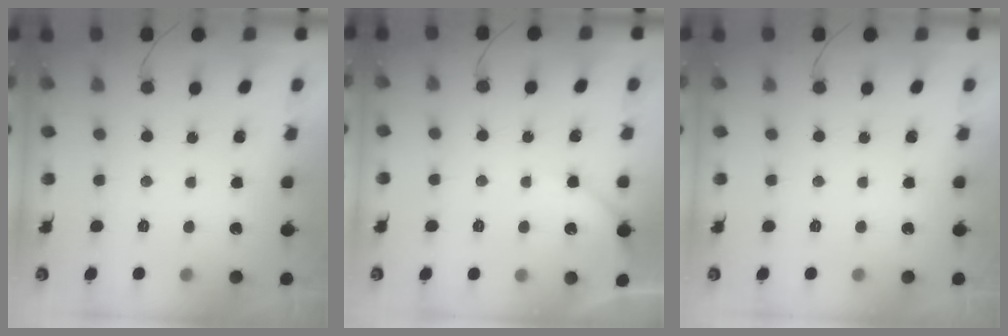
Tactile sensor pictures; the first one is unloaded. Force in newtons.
{"total": 4.1, "press": 4.0, "slide": 0.6}
{"total": 0.0}